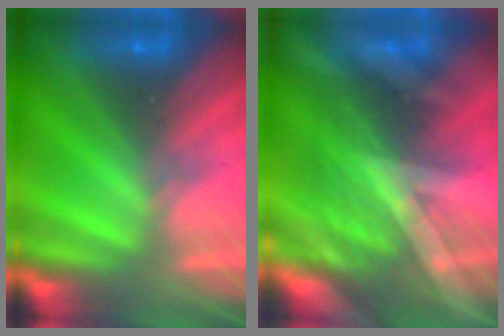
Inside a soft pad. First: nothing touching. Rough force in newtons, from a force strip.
{"total": 3.0}